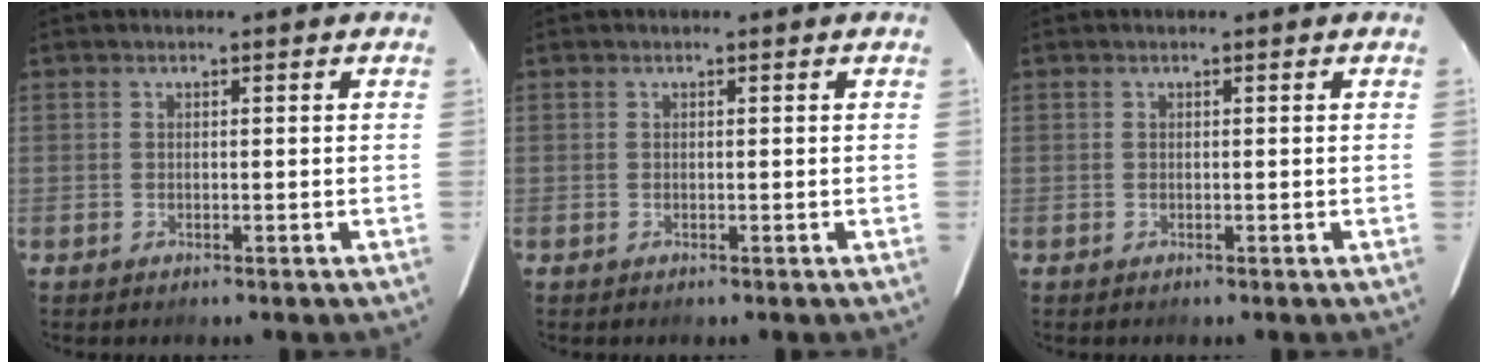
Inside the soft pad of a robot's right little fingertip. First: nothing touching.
{"total": 0.0}
{"total": 0.0}